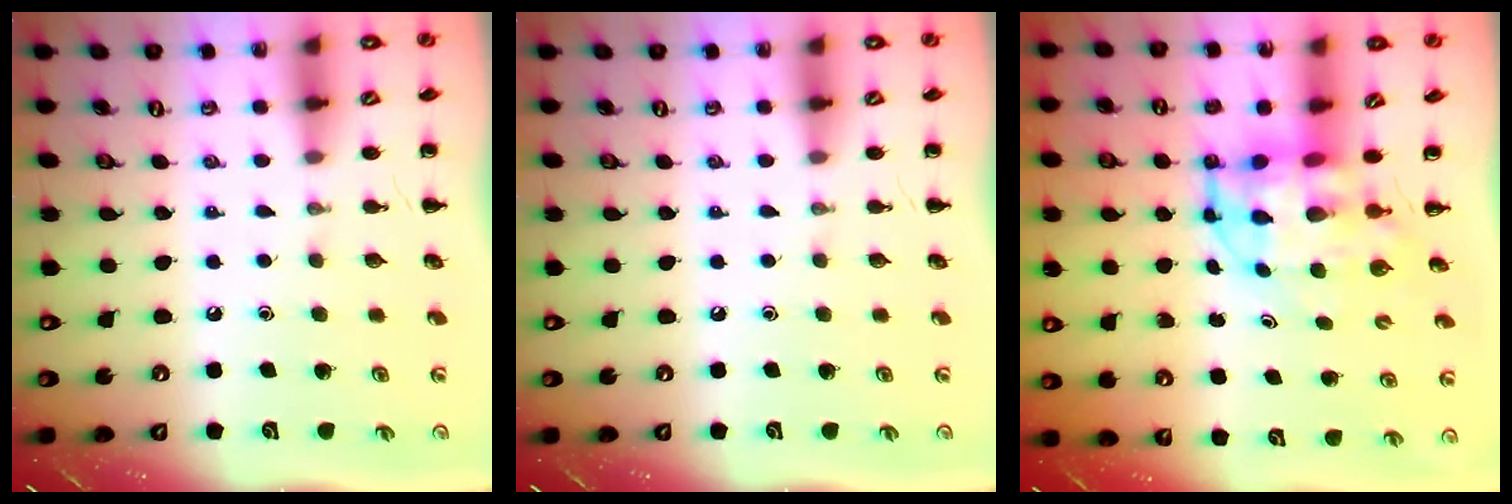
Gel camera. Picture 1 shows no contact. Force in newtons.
{"total": 0.0}
{"total": 4.9, "press": 4.7, "slide": 1.4}